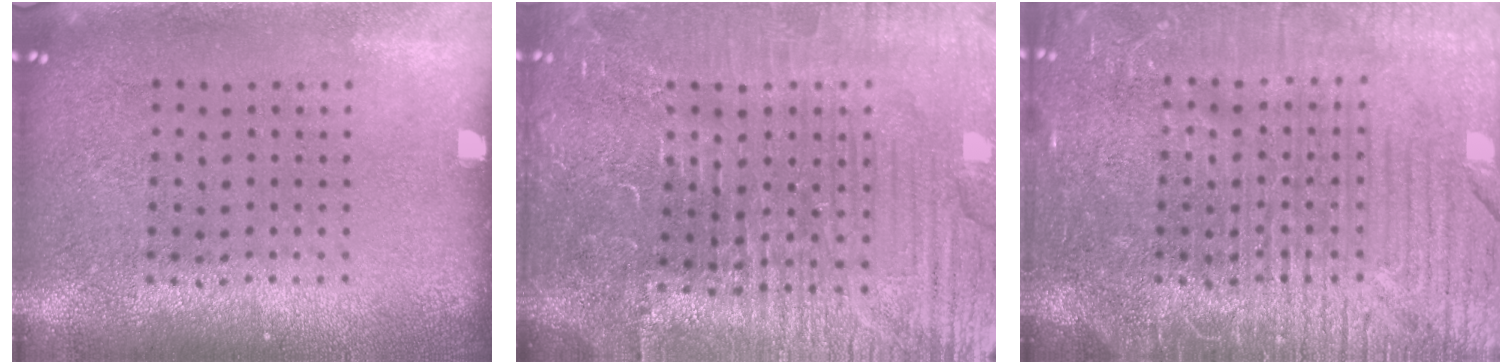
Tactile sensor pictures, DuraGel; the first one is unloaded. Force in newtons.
{"total": 5.4, "press": 5.1, "slide": 2.0}
{"total": 5.4, "press": 5.3, "slide": 0.7}